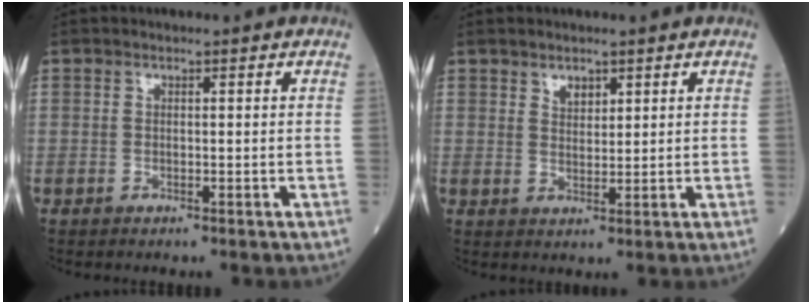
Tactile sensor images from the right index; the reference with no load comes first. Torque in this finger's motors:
{"motor_torque": [-0.18, 0.07, 0.03, 0.01]}